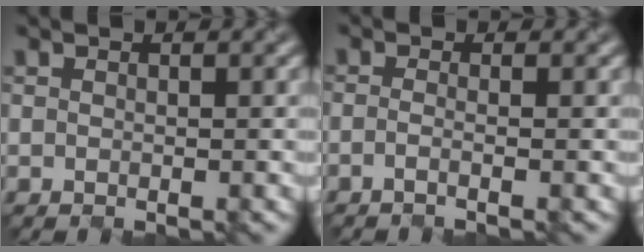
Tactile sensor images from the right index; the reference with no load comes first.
{"total": 1.6, "force": [-0.6, 0.8, 1.3], "torque": [0.005, -0.008, -0.031]}